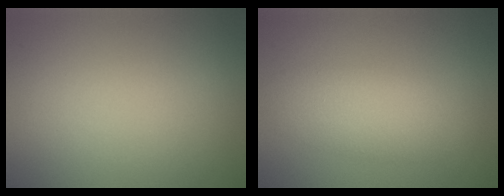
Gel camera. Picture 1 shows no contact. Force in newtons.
{"total": 4.0, "press": 4.0, "slide": 0.3}